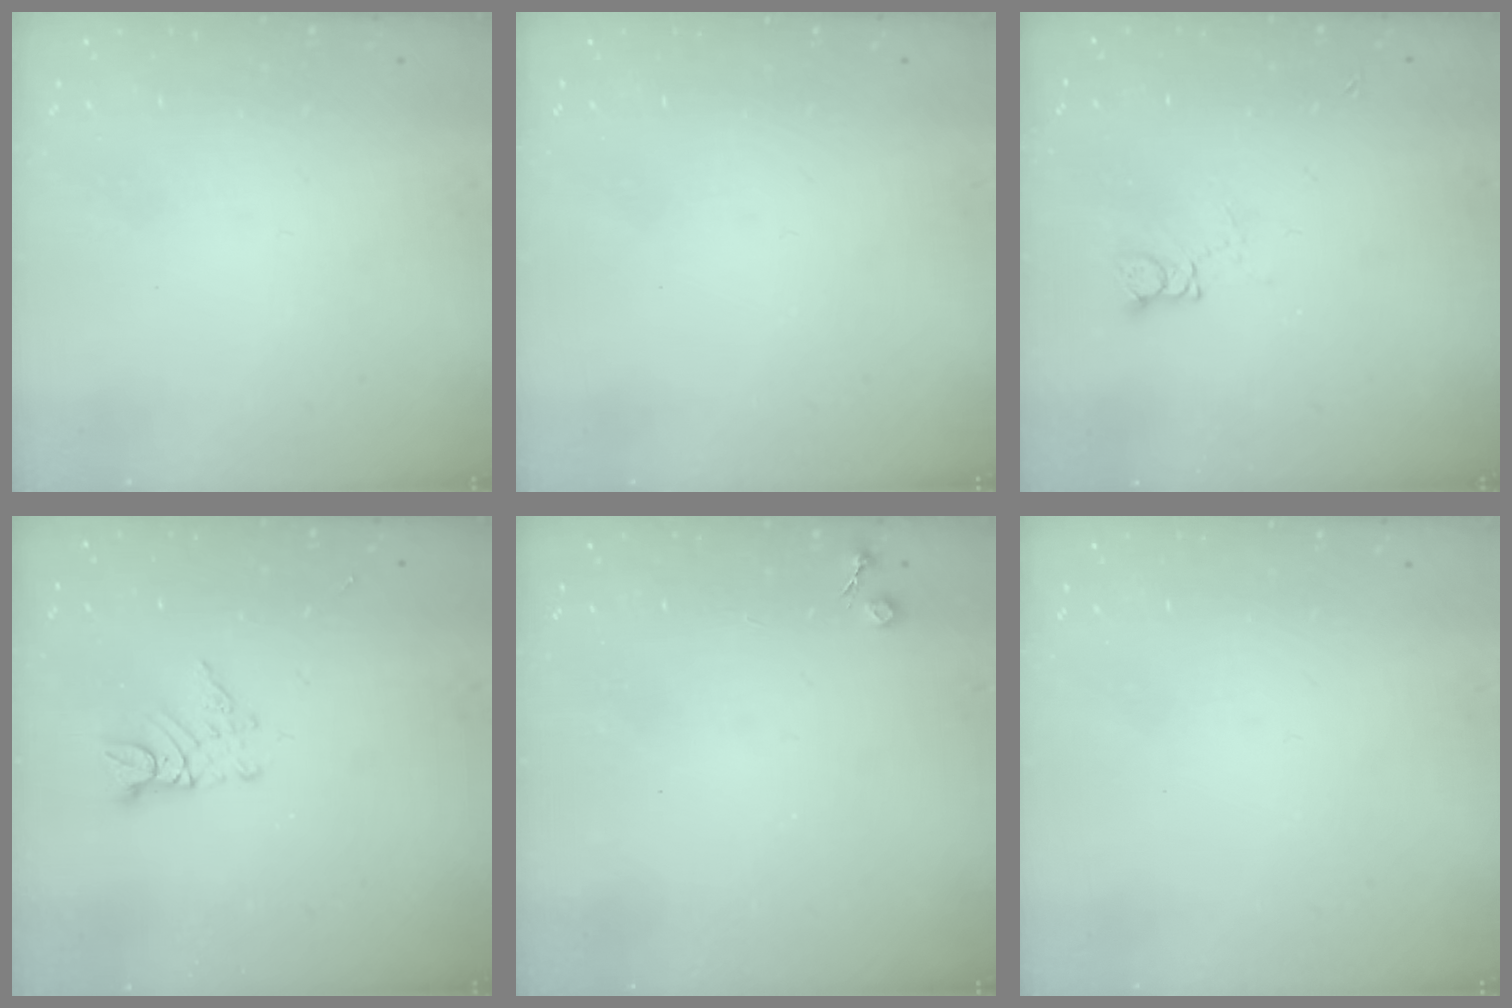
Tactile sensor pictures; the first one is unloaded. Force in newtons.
{"total": 0.0}
{"total": 3.1, "press": 3.1, "slide": 0.2}
{"total": 5.6, "press": 5.6, "slide": 0.3}
{"total": 4.0, "press": 4.0, "slide": 0.6}
{"total": 0.0}